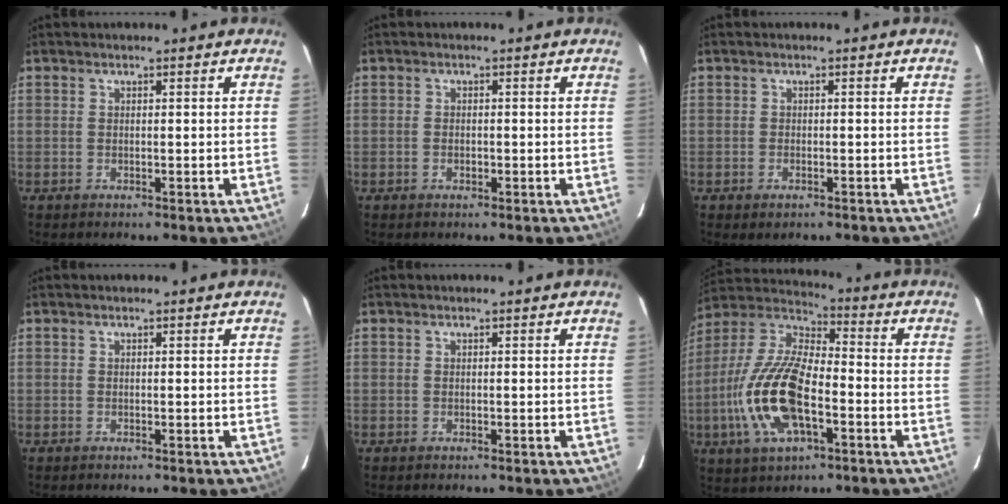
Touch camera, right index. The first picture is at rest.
{"total": 1.2, "force": [-0.5, 0.8, 0.8], "torque": [-0.015, 0.002, -0.008]}
{"total": 1.5, "force": [-0.9, 0.9, 0.8], "torque": [-0.015, -0.003, -0.013]}
{"total": 0.0}
{"total": 0.0}
{"total": 18.3, "force": [-5.2, 7.8, 15.8], "torque": [-0.339, -0.005, -0.101]}